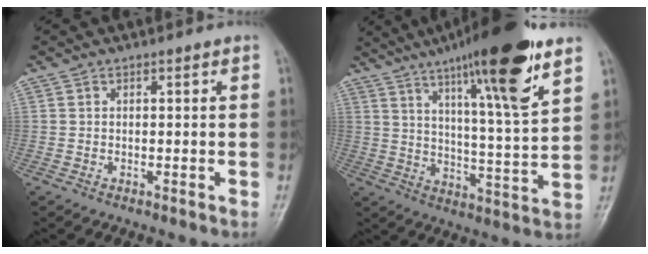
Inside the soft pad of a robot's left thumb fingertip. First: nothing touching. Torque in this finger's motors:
{"motor_torque": [0.62, -0.75, 2.46, -0.31, 0.41]}